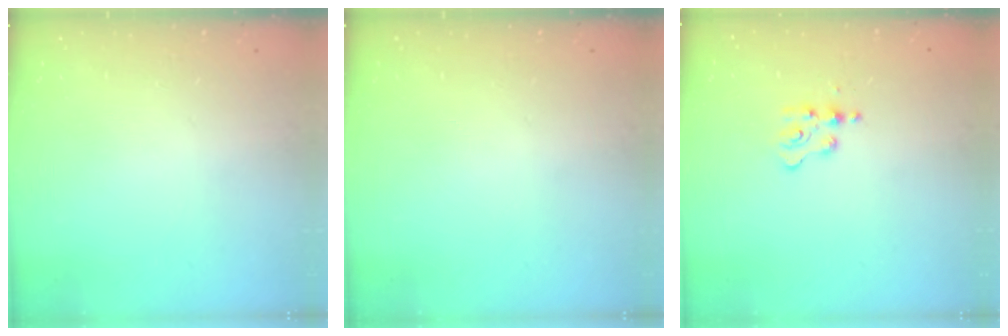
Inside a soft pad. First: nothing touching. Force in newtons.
{"total": 0.0}
{"total": 4.5, "press": 4.4, "slide": 0.7}